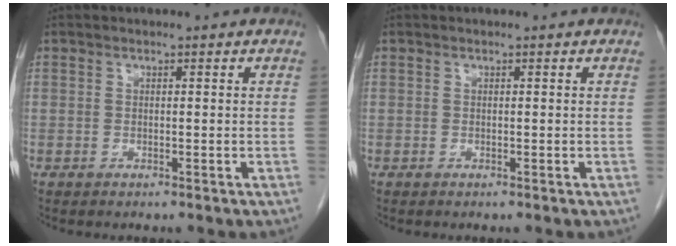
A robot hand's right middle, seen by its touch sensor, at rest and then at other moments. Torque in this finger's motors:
{"motor_torque": [-0.06, 0.13, -0.01, -0.01]}